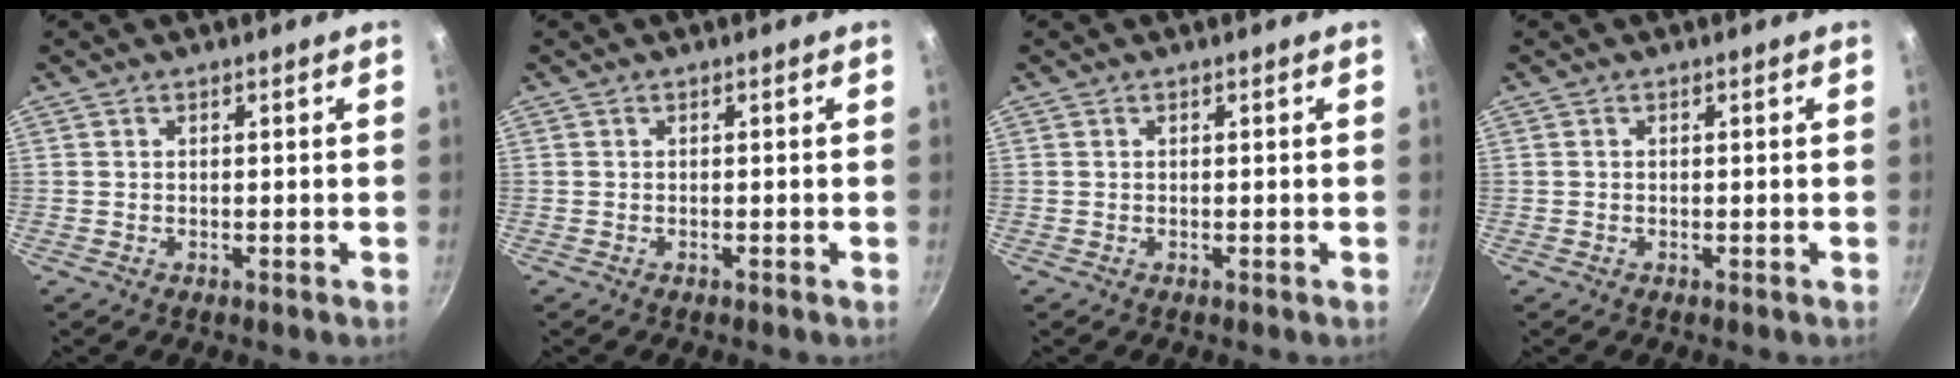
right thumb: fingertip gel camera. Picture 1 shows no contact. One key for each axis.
{"total": 0.0}
{"total": 0.0}
{"total": 0.0}